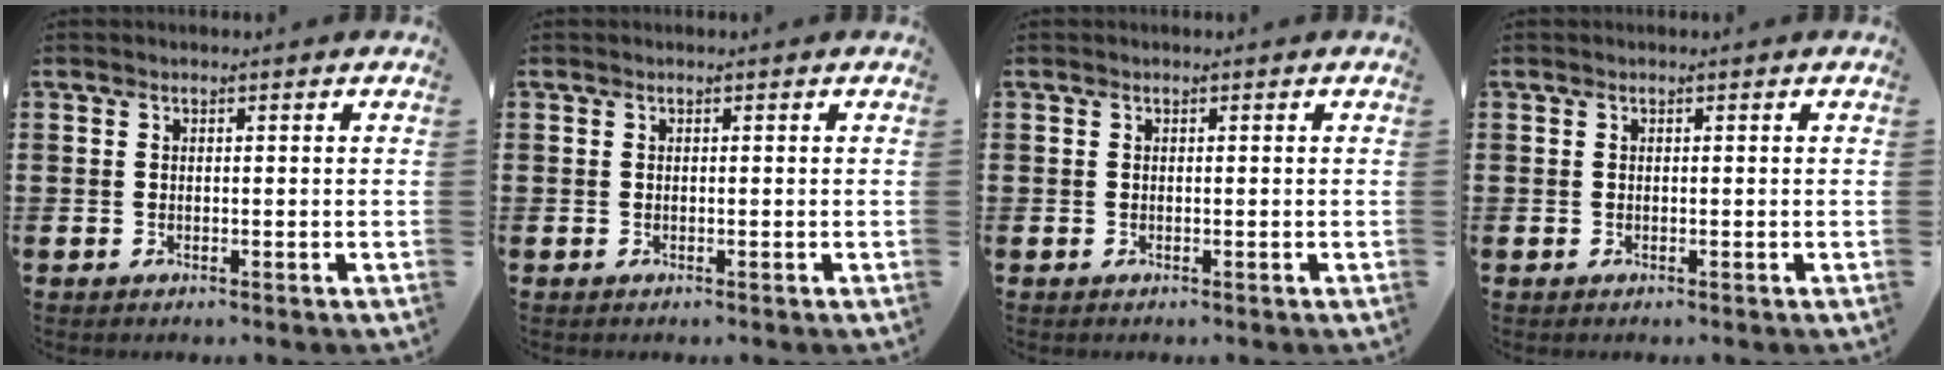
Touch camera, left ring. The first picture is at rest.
{"total": 0.0}
{"total": 0.0}
{"total": 0.0}